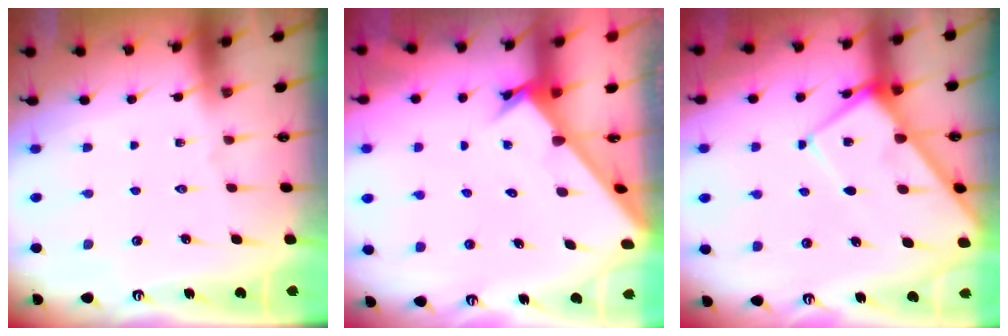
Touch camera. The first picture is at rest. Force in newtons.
{"total": 2.6, "press": 2.6, "slide": 0.3}
{"total": 9.0, "press": 8.9, "slide": 0.7}